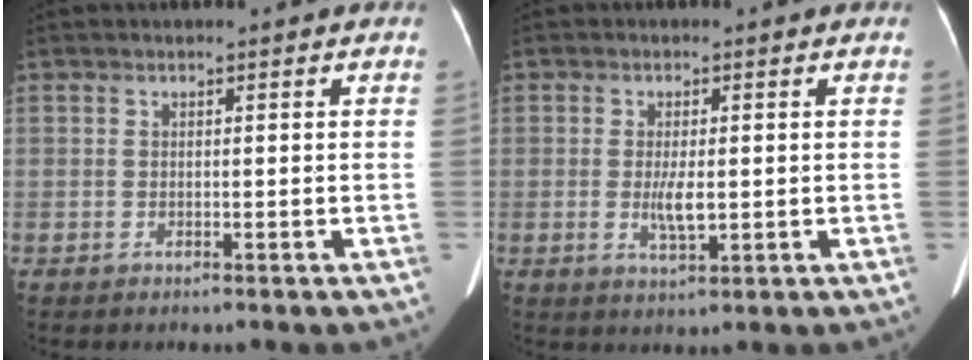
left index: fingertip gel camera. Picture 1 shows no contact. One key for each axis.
{"total": 3.5, "fx": -0.2, "fy": 0.9, "fz": 3.3, "tx": -0.065, "ty": -0.007, "tz": -0.001}